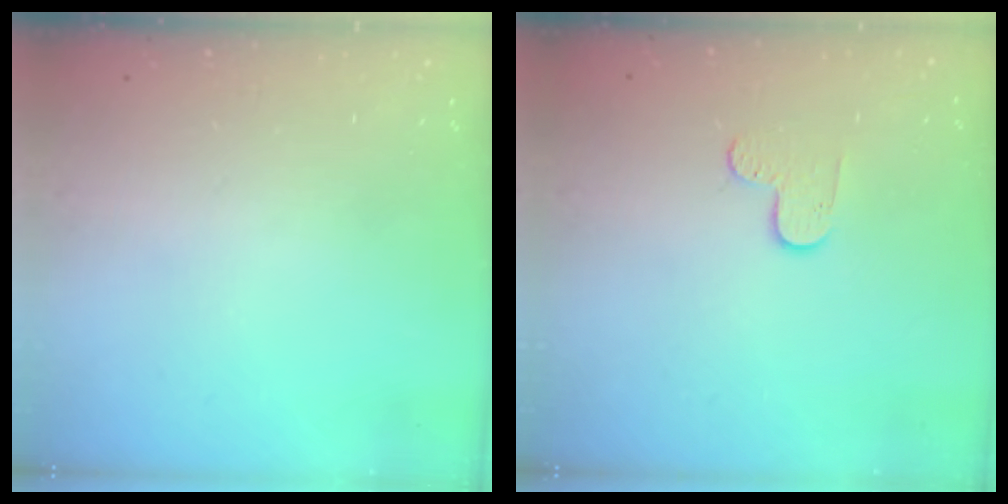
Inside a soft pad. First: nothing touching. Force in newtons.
{"total": 6.4, "press": 6.4, "slide": 0.5}